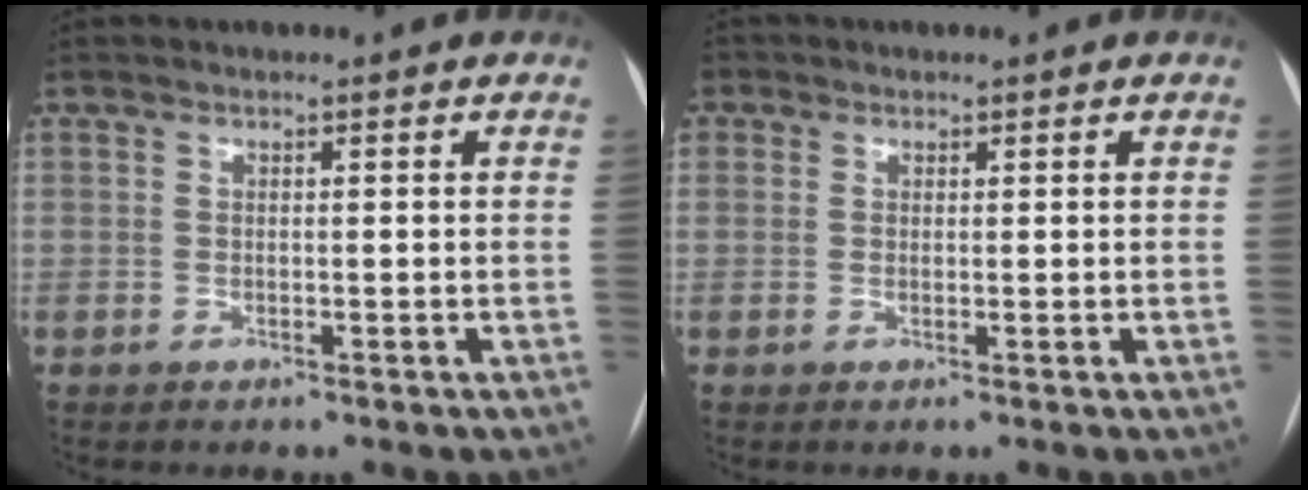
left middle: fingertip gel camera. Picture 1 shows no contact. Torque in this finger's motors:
{"motor_torque": [0.65, -0.59, 0.64, 0.11]}